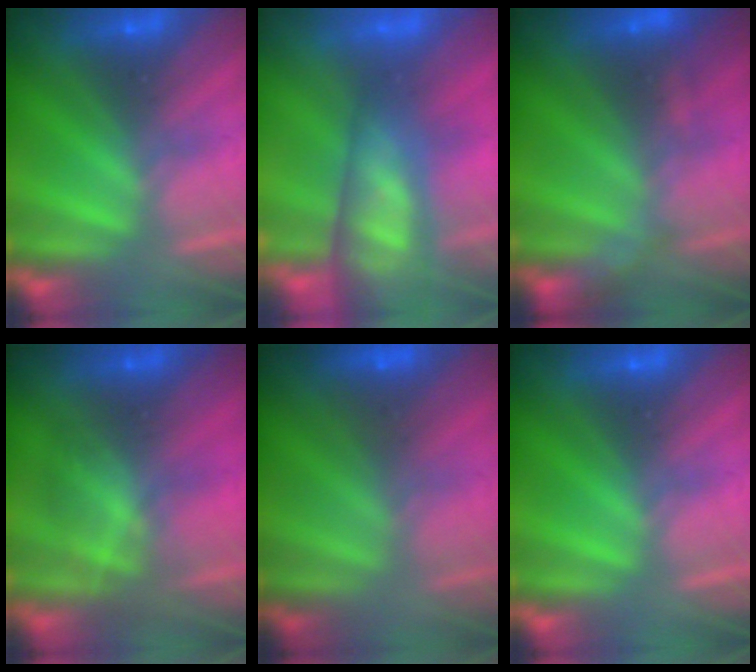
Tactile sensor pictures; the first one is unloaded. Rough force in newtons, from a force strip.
{"total": 10.5}
{"total": 2.9}
{"total": 2.8}
{"total": 2.4}
{"total": 0.0}